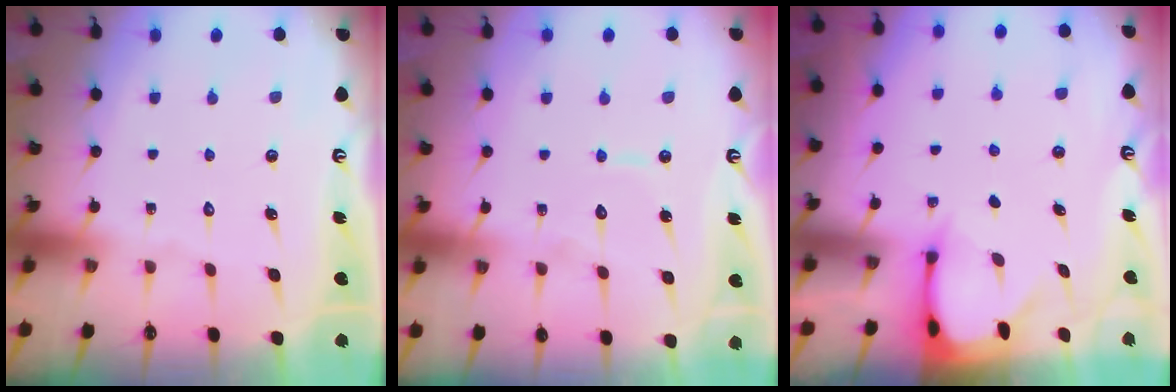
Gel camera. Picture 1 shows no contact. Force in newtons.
{"total": 5.5, "press": 5.5, "slide": 0.4}
{"total": 2.6, "press": 2.5, "slide": 0.3}